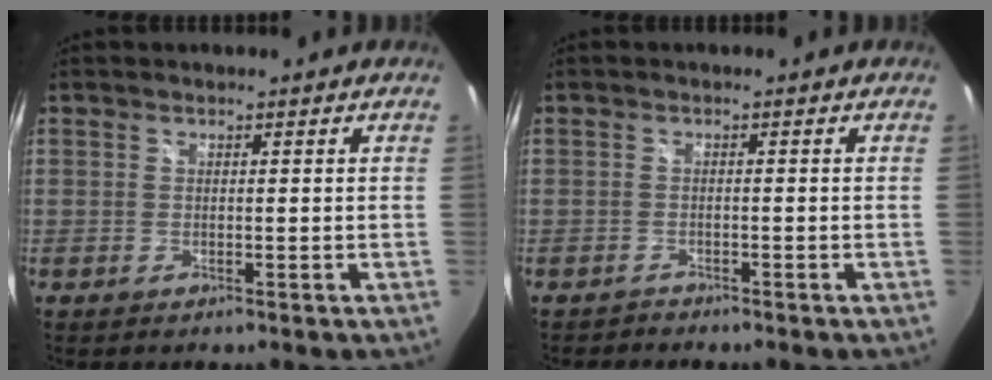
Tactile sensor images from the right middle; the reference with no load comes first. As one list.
[{"total": 1.1, "force": [-1.1, 0.2, -0.2], "torque": [0.001, 0.001, -0.020]}]